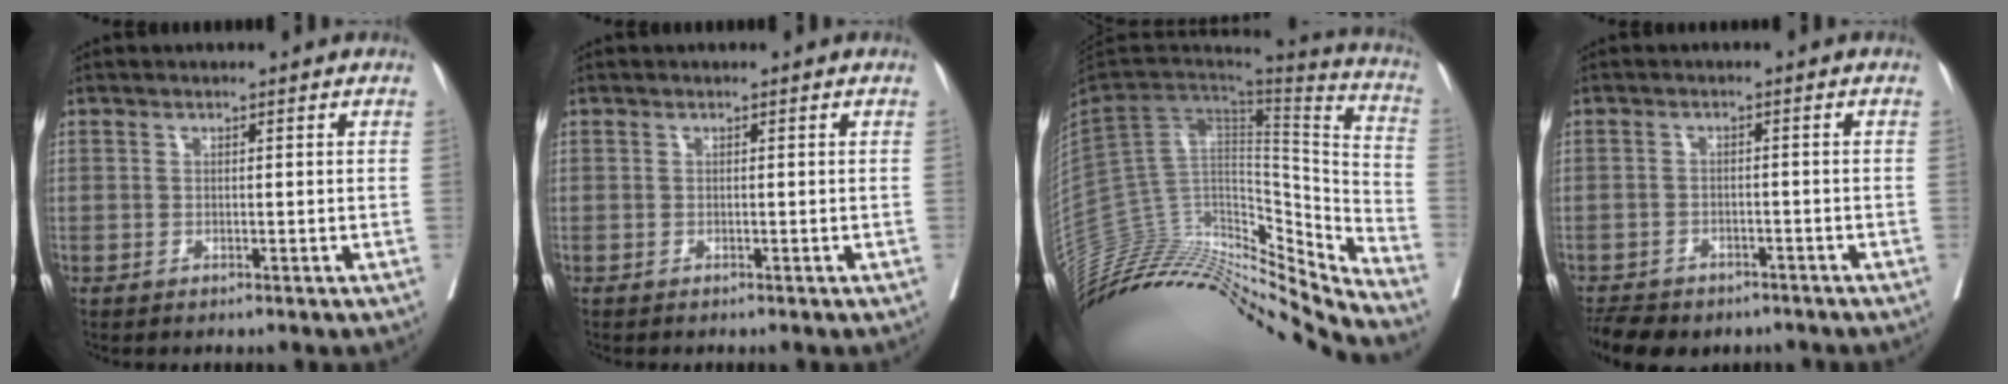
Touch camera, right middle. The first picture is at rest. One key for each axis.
{"total": 0.0}
{"total": 30.1, "fx": -28.0, "fy": 5.6, "fz": 9.6, "tx": -0.149, "ty": 0.011, "tz": -0.431}
{"total": 9.3, "fx": -7.2, "fy": 4.6, "fz": 3.6, "tx": -0.070, "ty": -0.002, "tz": -0.100}